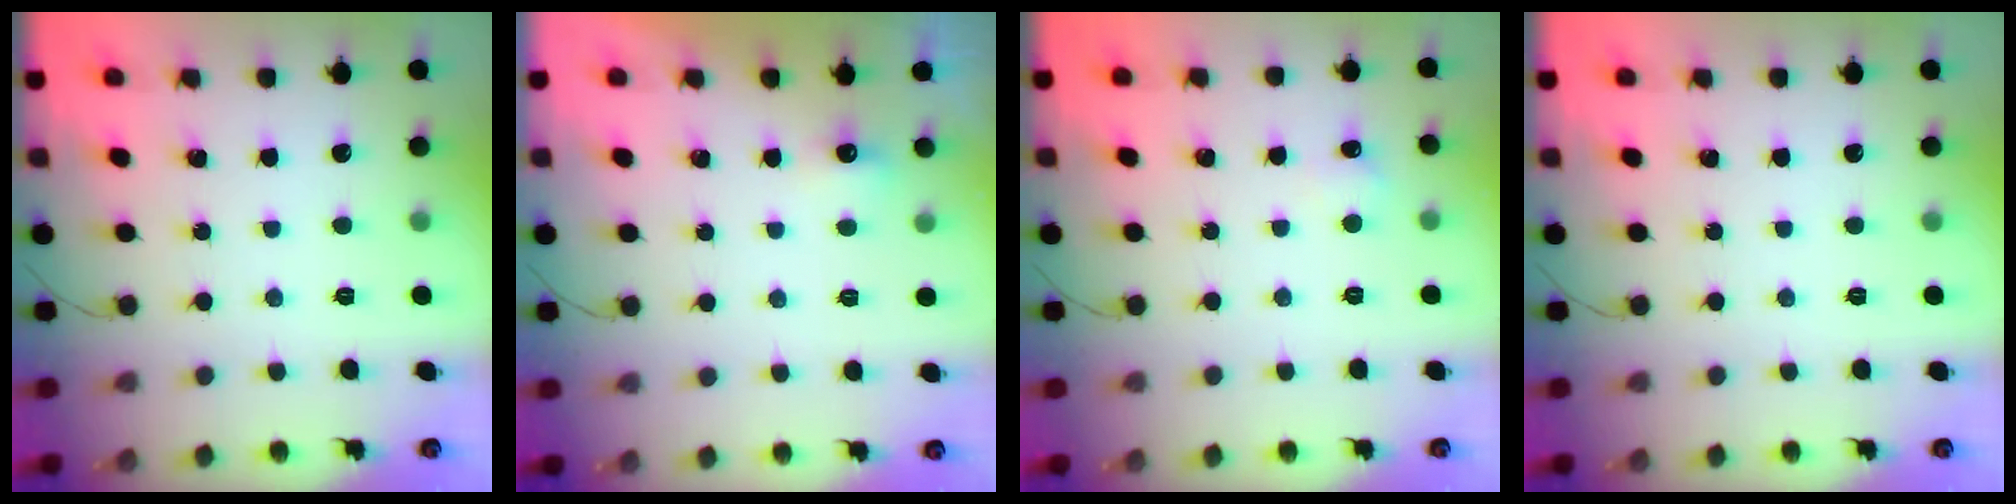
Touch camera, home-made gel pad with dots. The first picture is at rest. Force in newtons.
{"total": 3.5, "press": 3.3, "slide": 1.1}
{"total": 5.1, "press": 4.8, "slide": 1.7}
{"total": 0.0}